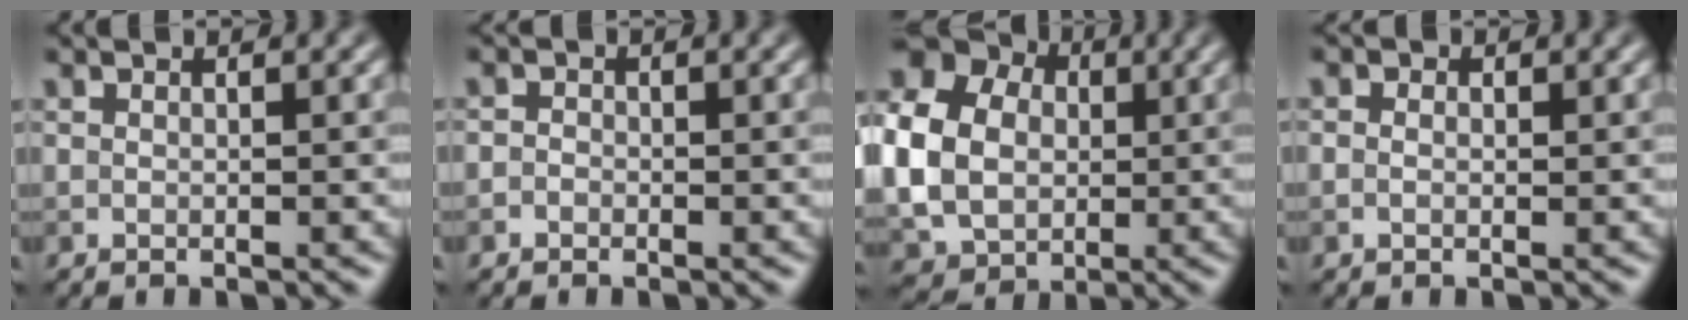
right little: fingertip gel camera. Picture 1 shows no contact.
{"total": 0.9, "force": [-0.4, 0.7, 0.3], "torque": [0.000, -0.002, -0.015]}
{"total": 12.1, "force": [0.8, 10.1, 6.6], "torque": [-0.142, 0.012, -0.007]}
{"total": 2.1, "force": [0.8, 1.4, 1.3], "torque": [-0.012, 0.015, -0.017]}